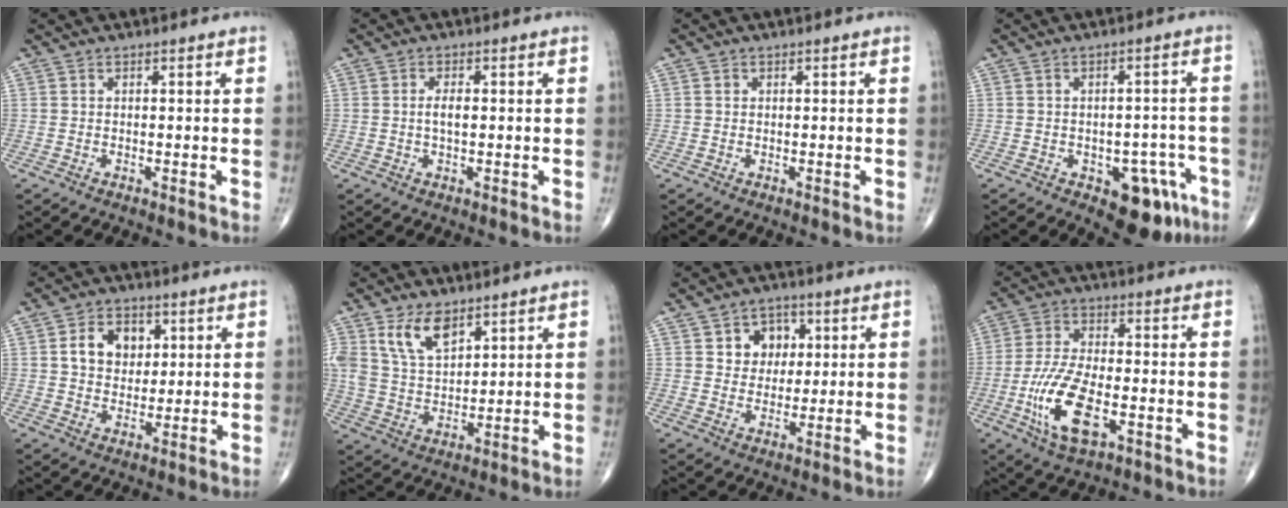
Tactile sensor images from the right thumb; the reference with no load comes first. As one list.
[{"total": 2.6, "force": [0.0, 1.1, 2.4], "torque": [-0.046, 0.001, -0.001]}, {"total": 0.5, "force": [0.1, 0.5, 0.1], "torque": [-0.001, 0.001, 0.002]}, {"total": 9.7, "force": [-4.7, 5.4, 6.6], "torque": [-0.042, 0.027, -0.052]}, {"total": 8.4, "force": [2.3, 6.4, 4.9], "torque": [-0.048, -0.005, 0.038]}, {"total": 9.3, "force": [5.3, 5.0, 5.8], "torque": [-0.099, -0.025, 0.109]}, {"total": 7.2, "force": [2.2, 6.0, 3.4], "torque": [-0.011, -0.004, 0.033]}, {"total": 12.9, "force": [-4.2, 5.6, 10.8], "torque": [-0.222, 0.009, -0.076]}]